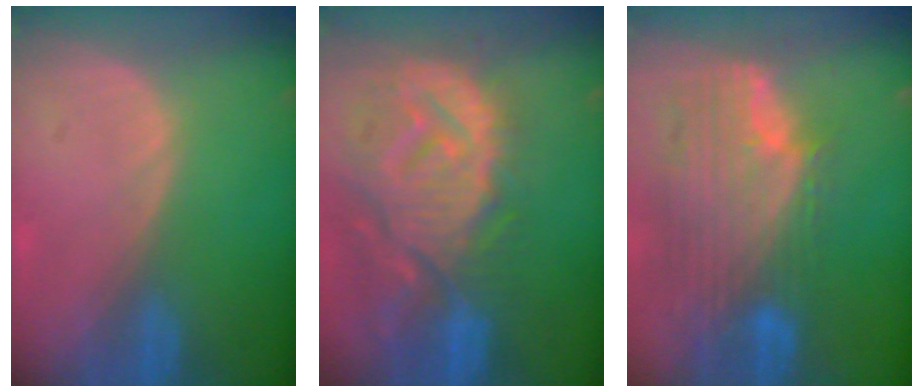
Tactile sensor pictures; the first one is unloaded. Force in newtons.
{"total": 14.0, "press": 12.1, "slide": 6.9}
{"total": 11.8, "press": 10.1, "slide": 6.1}